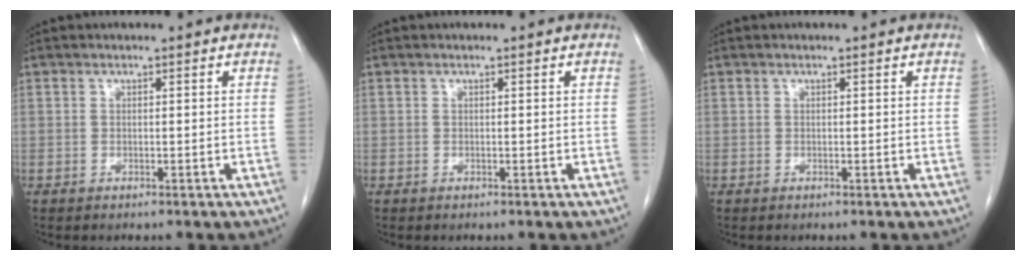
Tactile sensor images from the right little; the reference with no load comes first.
{"total": 0.0}
{"total": 0.0}